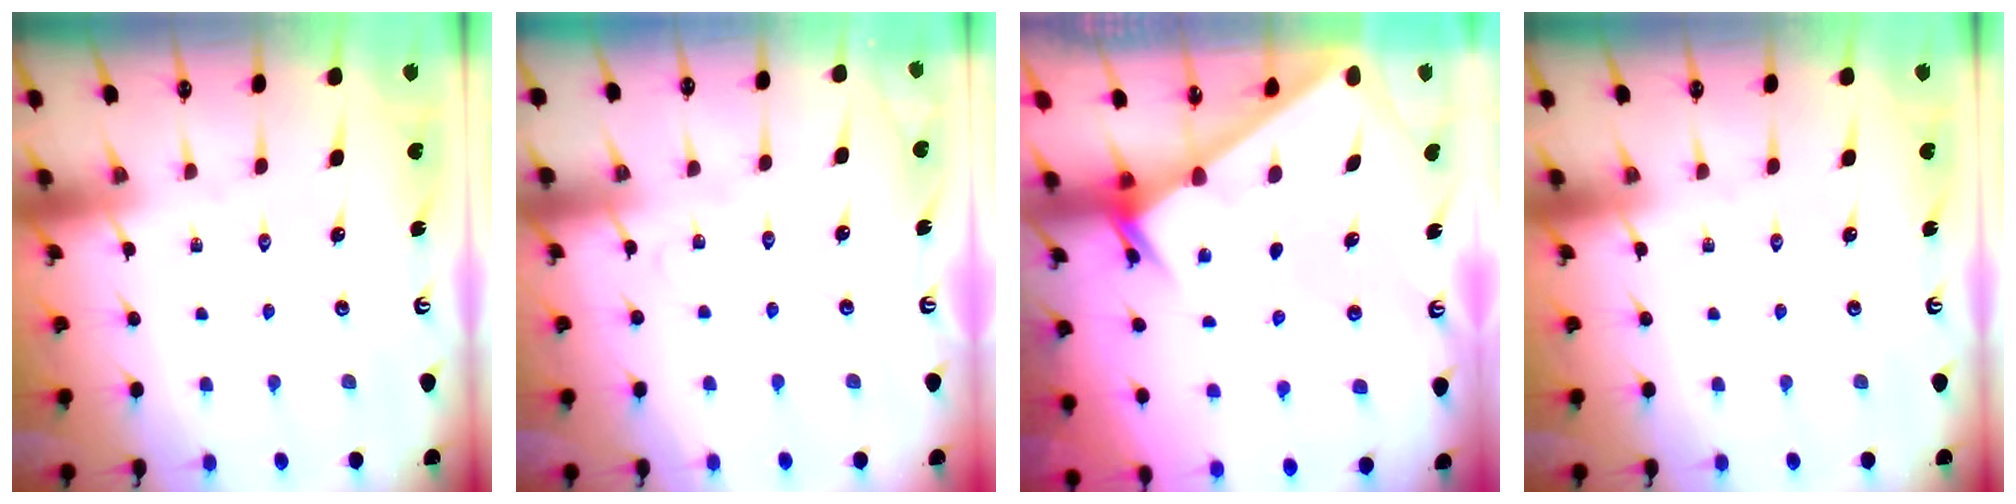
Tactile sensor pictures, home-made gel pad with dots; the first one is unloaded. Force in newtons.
{"total": 3.2, "press": 3.2, "slide": 0.3}
{"total": 2.0, "press": 2.0, "slide": 0.1}
{"total": 0.0}